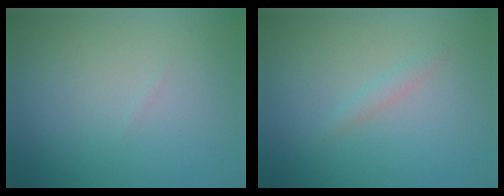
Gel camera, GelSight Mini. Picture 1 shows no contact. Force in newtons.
{"total": 0.9, "press": 0.9, "slide": 0.1}